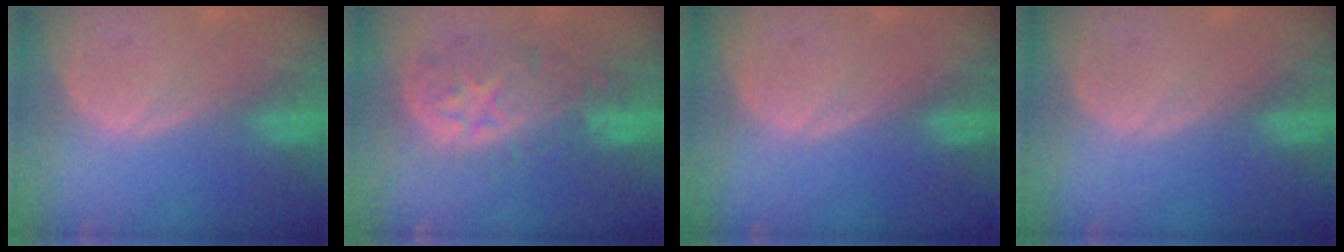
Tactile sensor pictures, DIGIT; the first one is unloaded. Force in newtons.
{"total": 11.0, "press": 9.7, "slide": 5.1}
{"total": 0.0}
{"total": 0.0}